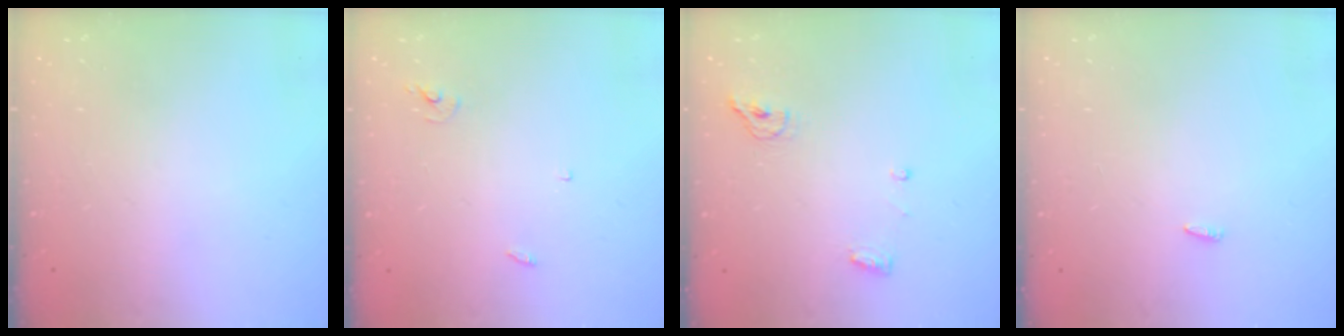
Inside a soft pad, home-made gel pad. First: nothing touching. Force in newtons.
{"total": 2.4, "press": 2.4, "slide": 0.1}
{"total": 5.4, "press": 5.3, "slide": 1.1}
{"total": 2.1, "press": 1.9, "slide": 0.7}